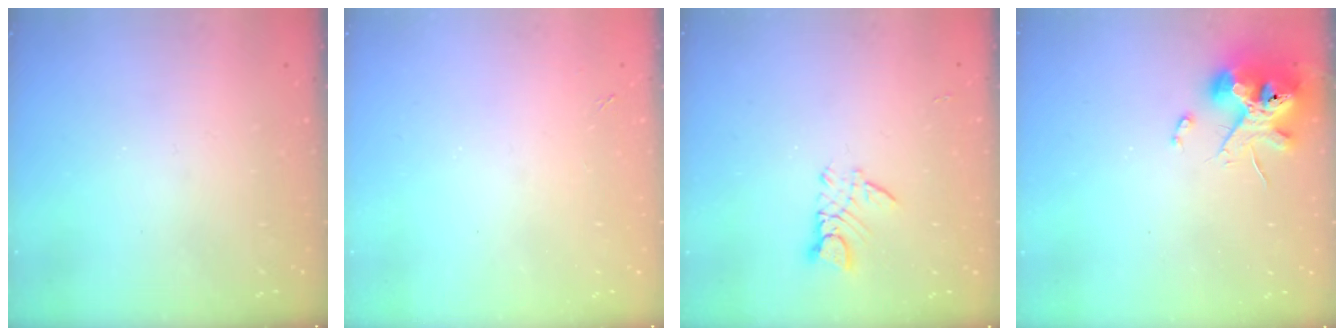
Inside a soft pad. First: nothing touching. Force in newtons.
{"total": 1.7, "press": 1.6, "slide": 0.3}
{"total": 4.9, "press": 4.9, "slide": 0.4}
{"total": 13.3, "press": 13.1, "slide": 2.1}